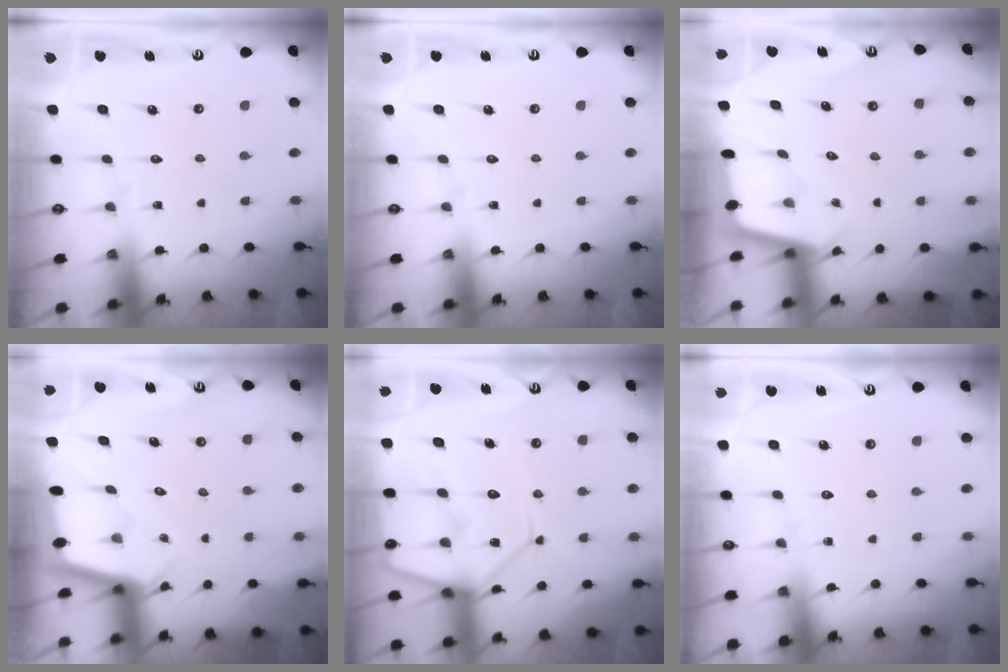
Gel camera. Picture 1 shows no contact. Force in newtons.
{"total": 0.0}
{"total": 1.8, "press": 1.8, "slide": 0.2}
{"total": 2.0, "press": 2.0, "slide": 0.1}
{"total": 14.8, "press": 14.7, "slide": 1.3}
{"total": 1.8, "press": 1.8, "slide": 0.4}